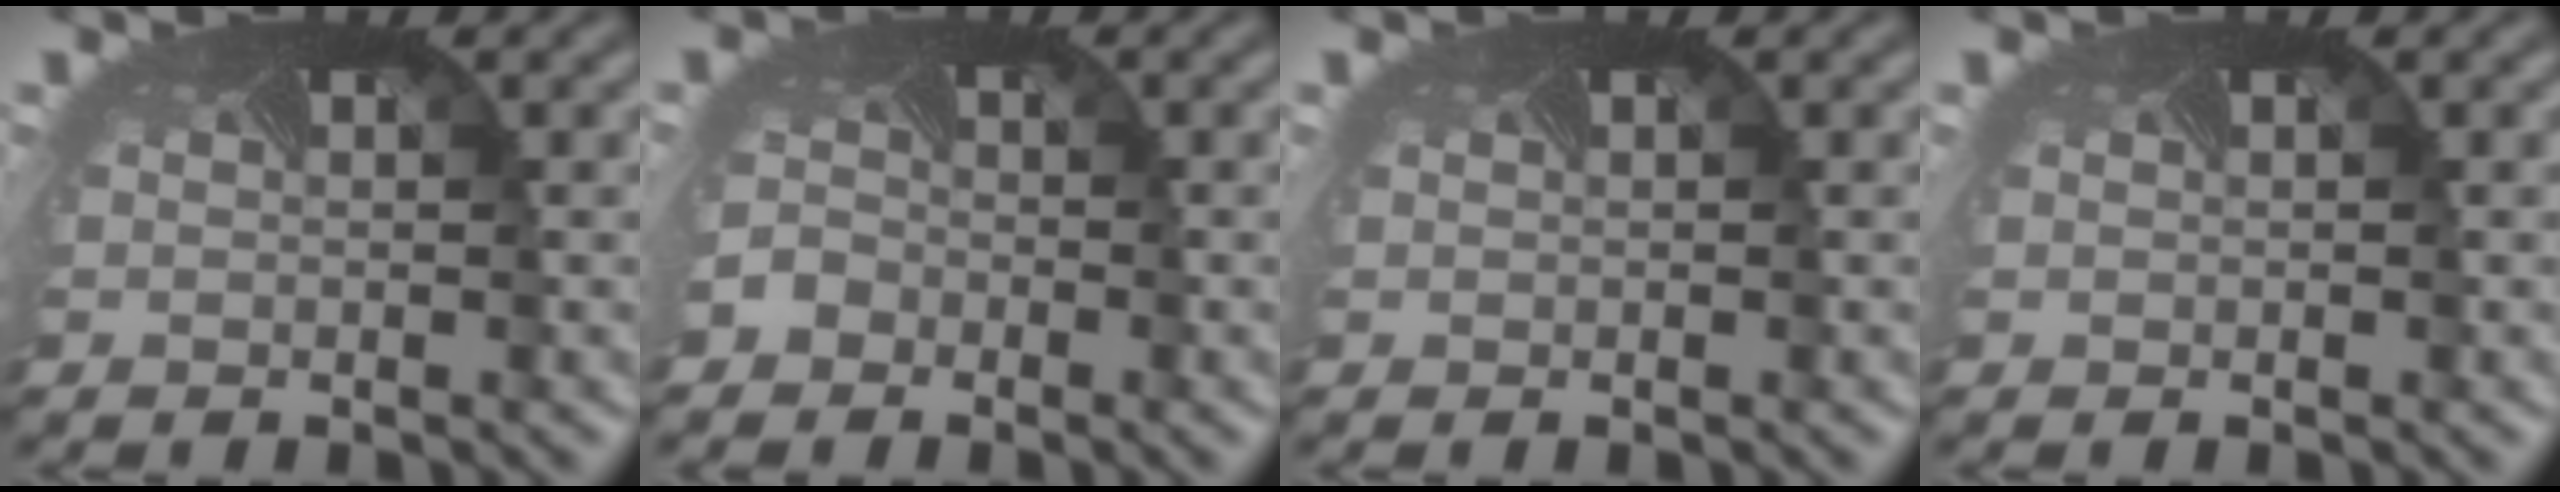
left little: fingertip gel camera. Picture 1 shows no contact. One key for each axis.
{"total": 2.5, "fx": -2.0, "fy": 1.5, "fz": 0.1, "tx": -0.001, "ty": -0.007, "tz": -0.036}
{"total": 0.0}
{"total": 0.0}